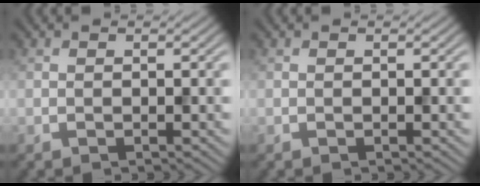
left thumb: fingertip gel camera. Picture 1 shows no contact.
{"total": 0.0}